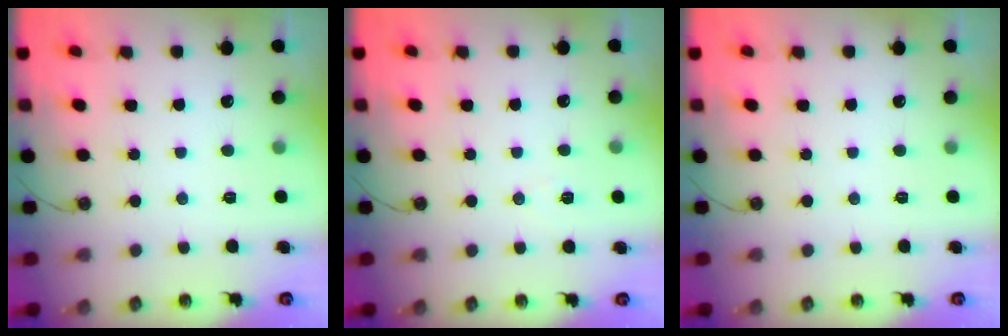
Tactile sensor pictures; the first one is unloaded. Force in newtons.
{"total": 5.6, "press": 3.4, "slide": 4.4}
{"total": 0.0}